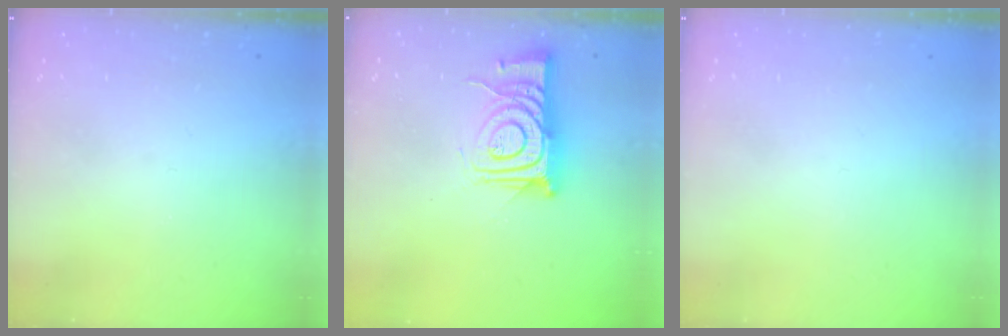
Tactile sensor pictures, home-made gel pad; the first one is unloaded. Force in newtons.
{"total": 12.7, "press": 12.7, "slide": 0.6}
{"total": 1.5, "press": 1.5, "slide": 0.1}